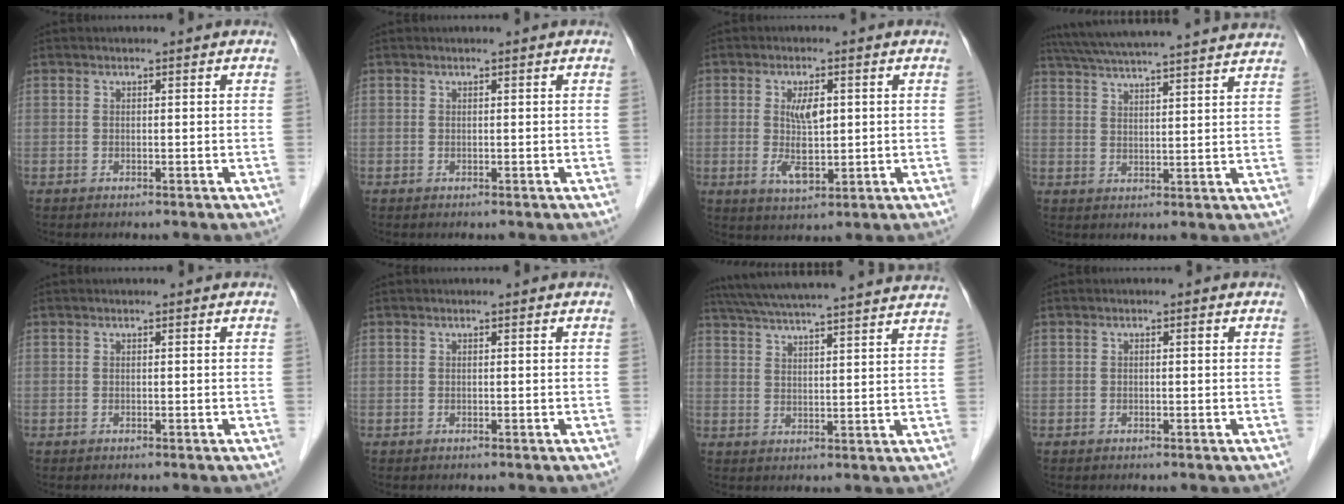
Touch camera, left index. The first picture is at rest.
{"total": 0.0}
{"total": 5.2, "force": [0.2, 2.1, 4.8], "torque": [-0.096, -0.005, 0.009]}
{"total": 23.1, "force": [21.0, 0.5, 9.5], "torque": [-0.163, 0.017, 0.282]}
{"total": 0.0}
{"total": 0.0}
{"total": 23.8, "force": [21.8, 0.6, 9.7], "torque": [-0.165, 0.015, 0.289]}
{"total": 0.5, "force": [-0.2, 0.2, 0.4], "torque": [-0.006, 0.000, -0.005]}